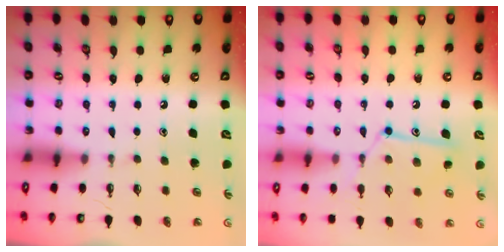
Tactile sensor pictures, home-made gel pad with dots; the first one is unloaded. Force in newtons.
{"total": 11.2, "press": 11.2, "slide": 0.4}